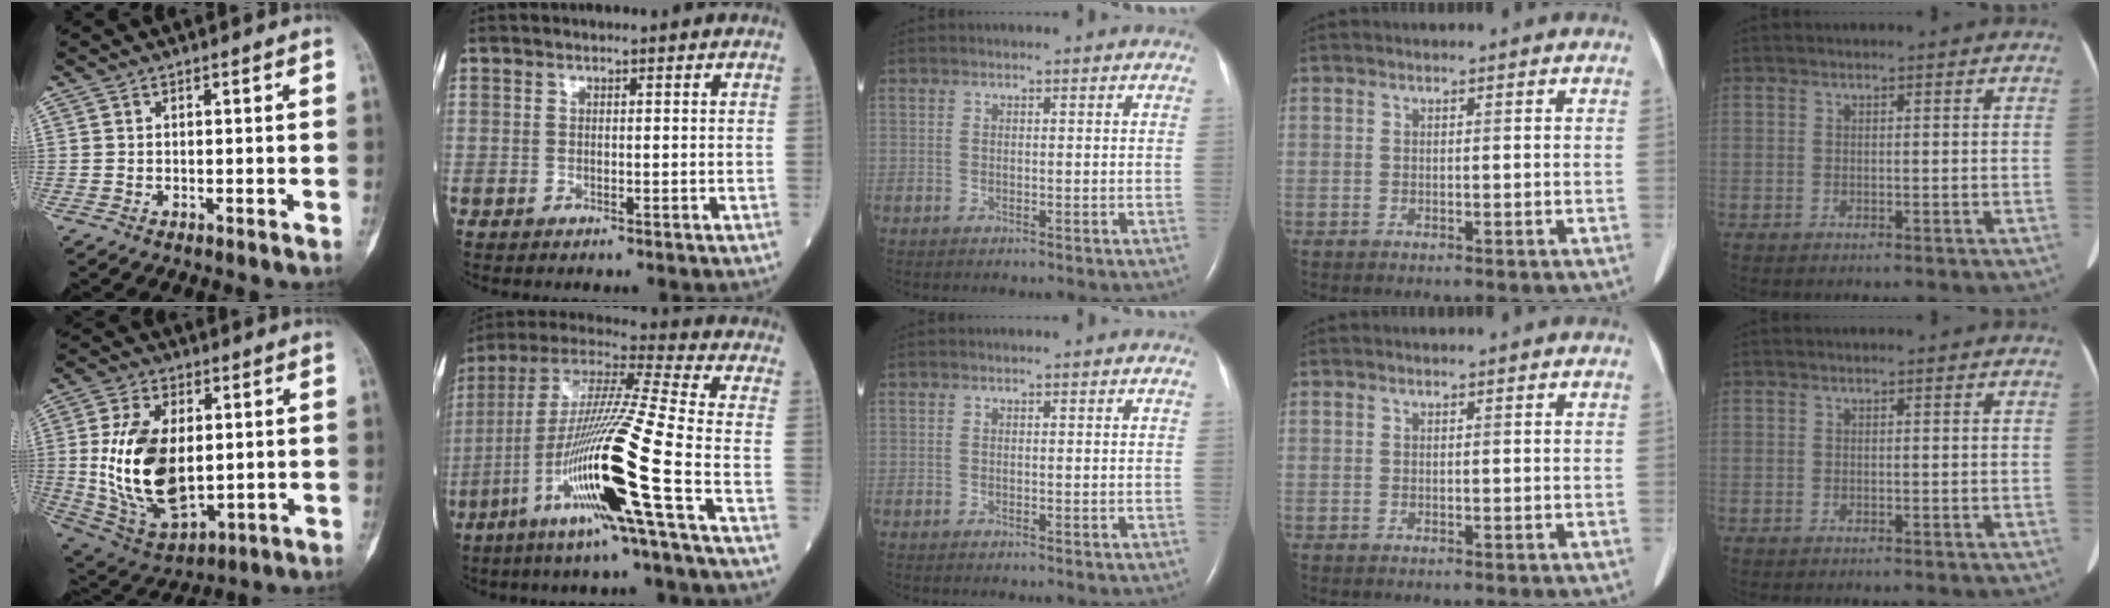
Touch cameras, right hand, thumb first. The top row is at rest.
{"thumb": {"total": 18.5, "force": [0.8, 10.6, 15.1], "torque": [-0.273, -0.011, 0.035]}, "index": {"total": 20.4, "force": [-7.7, -1.4, 18.9], "torque": [-0.397, -0.030, -0.155]}}